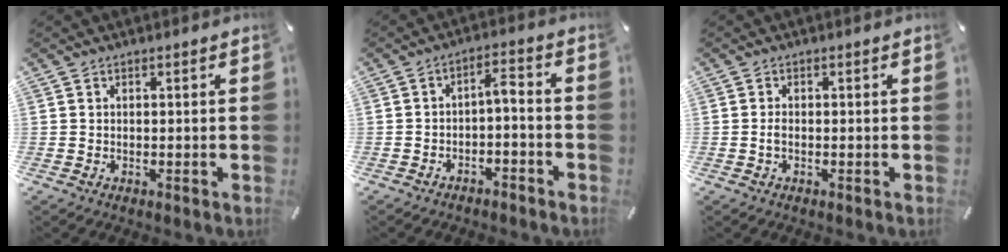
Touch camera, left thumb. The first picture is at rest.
{"total": 4.3, "force": [-2.8, 1.7, 2.8], "torque": [-0.050, 0.023, -0.055]}
{"total": 1.3, "force": [-0.3, 0.5, 1.1], "torque": [-0.022, 0.001, -0.007]}